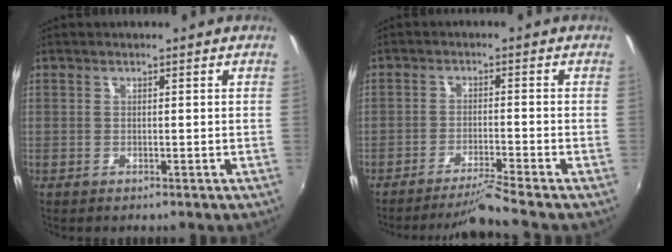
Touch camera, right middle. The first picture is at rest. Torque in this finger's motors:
{"motor_torque": [0.16, -0.61, 0.10, 0.04]}